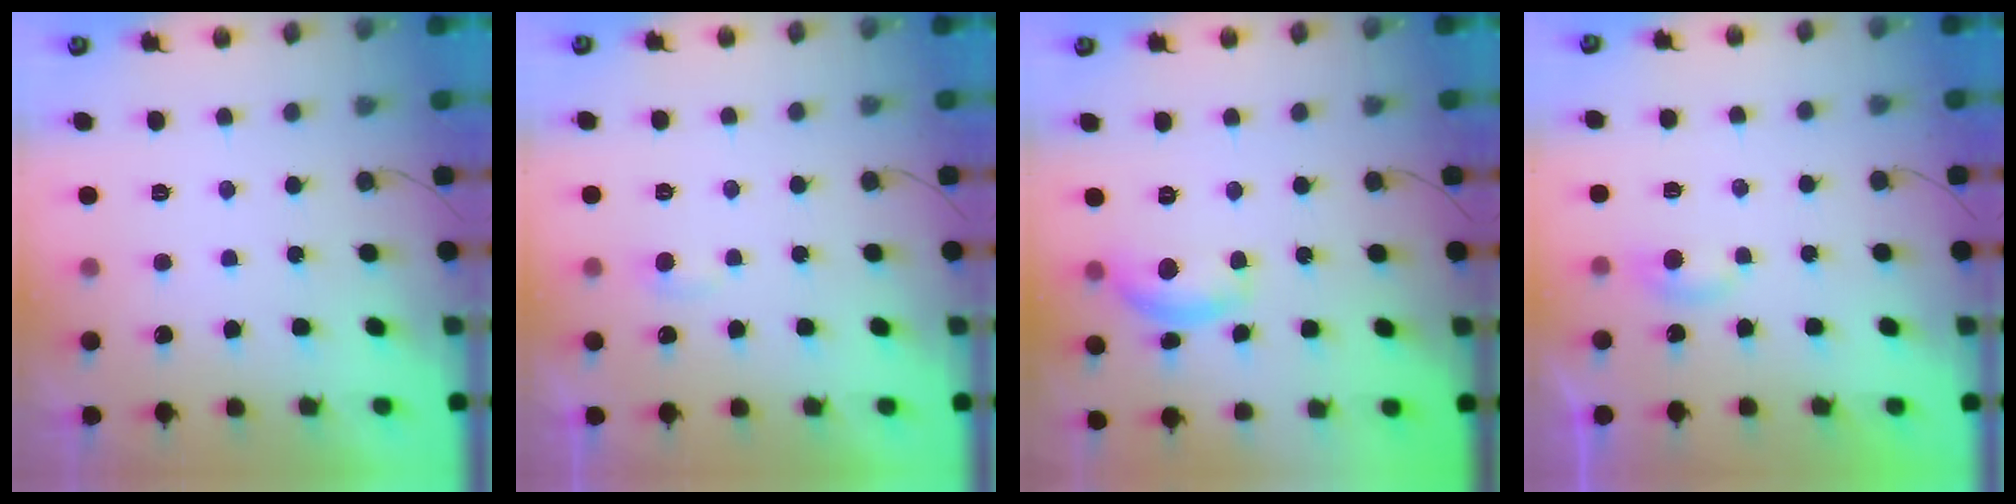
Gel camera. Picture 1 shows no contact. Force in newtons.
{"total": 2.7, "press": 2.7, "slide": 0.2}
{"total": 11.2, "press": 11.2, "slide": 0.8}
{"total": 2.8, "press": 2.8, "slide": 0.3}